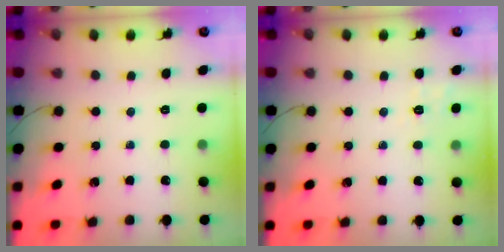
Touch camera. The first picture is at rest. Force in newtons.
{"total": 2.1, "press": 1.2, "slide": 1.8}